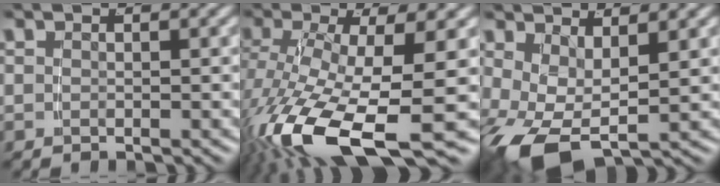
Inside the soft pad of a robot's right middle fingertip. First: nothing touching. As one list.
[{"total": 11.0, "force": [-4.9, 4.2, 8.9], "torque": [-0.192, -0.059, -0.042]}, {"total": 6.5, "force": [-2.2, 4.0, 4.7], "torque": [-0.120, -0.039, -0.020]}]